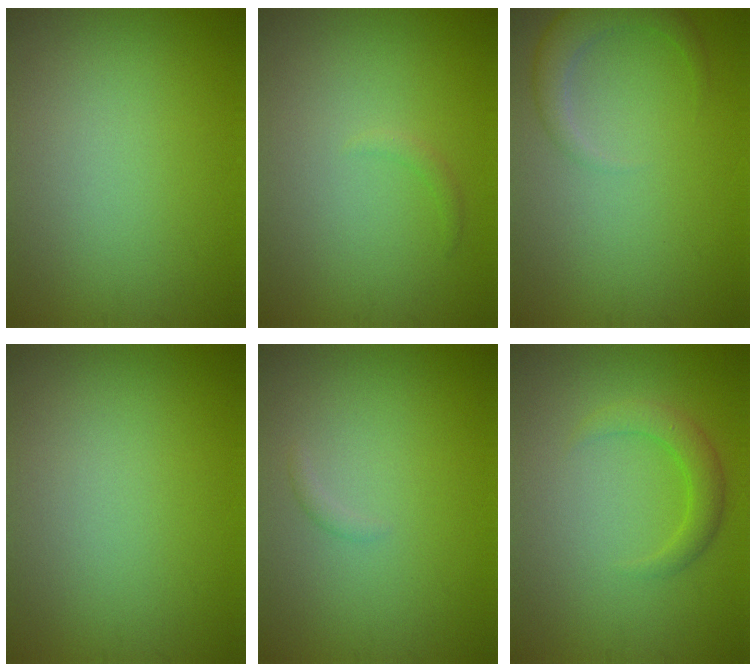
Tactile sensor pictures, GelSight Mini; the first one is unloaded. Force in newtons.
{"total": 0.7, "press": 0.7, "slide": 0.1}
{"total": 2.8, "press": 2.8, "slide": 0.3}
{"total": 0.0}
{"total": 0.6, "press": 0.6, "slide": 0.1}
{"total": 2.4, "press": 2.4, "slide": 0.2}